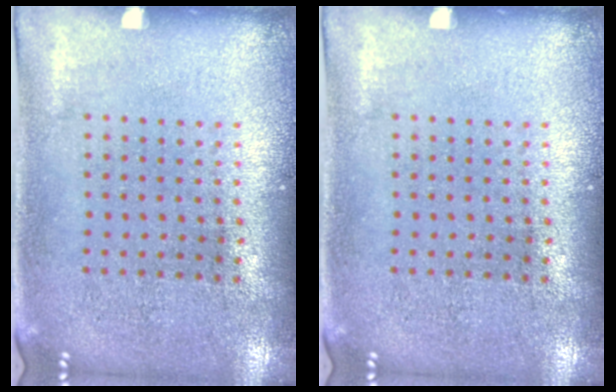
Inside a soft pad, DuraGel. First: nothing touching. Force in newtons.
{"total": 0.0}